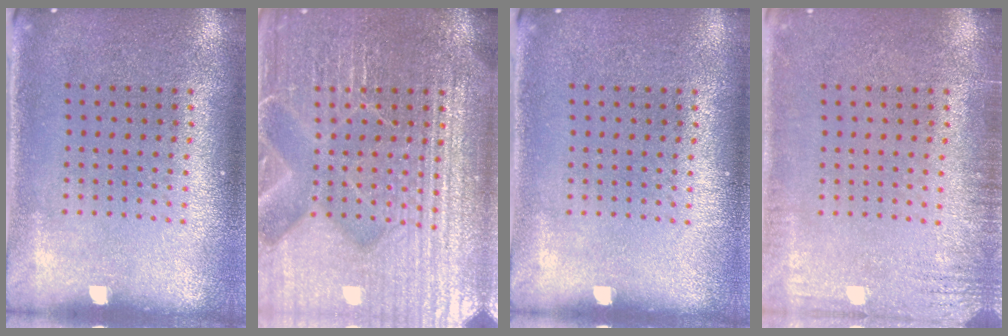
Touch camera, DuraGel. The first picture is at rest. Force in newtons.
{"total": 7.5, "press": 7.5, "slide": 1.0}
{"total": 0.0}
{"total": 2.1, "press": 2.1, "slide": 0.2}